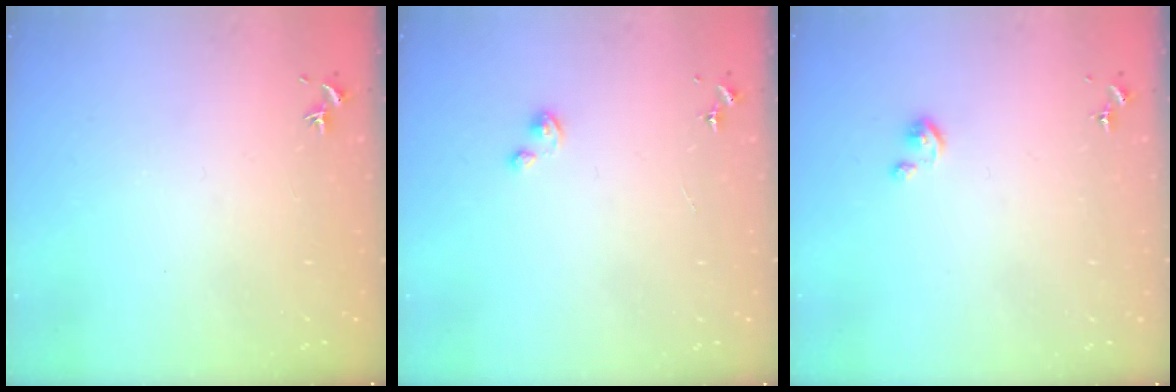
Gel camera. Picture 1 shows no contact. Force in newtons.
{"total": 1.9, "press": 1.9, "slide": 0.2}
{"total": 2.5, "press": 2.5, "slide": 0.3}